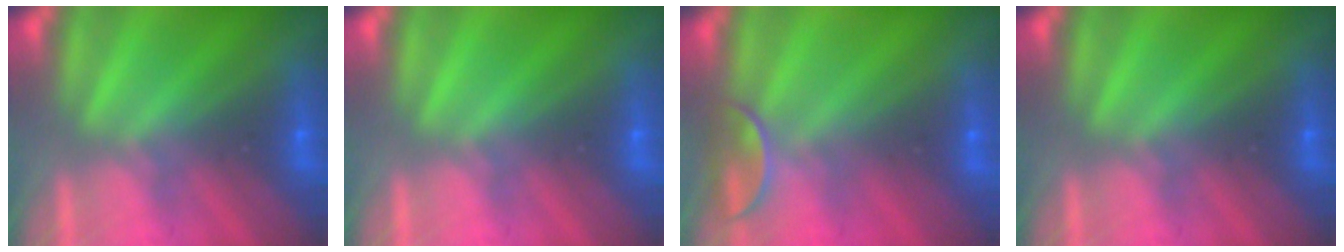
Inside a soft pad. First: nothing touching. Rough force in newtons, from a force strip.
{"total": 0.0}
{"total": 2.4}
{"total": 0.0}